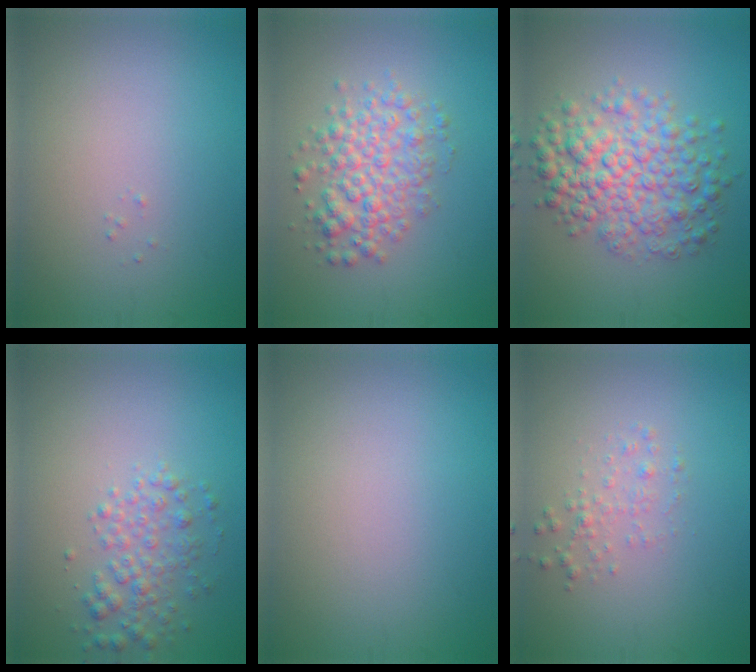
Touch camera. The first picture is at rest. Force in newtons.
{"total": 4.5, "press": 4.5, "slide": 0.1}
{"total": 6.7, "press": 6.7, "slide": 0.1}
{"total": 2.8, "press": 2.8, "slide": 0.1}
{"total": 0.0}
{"total": 1.4, "press": 1.4, "slide": 0.0}